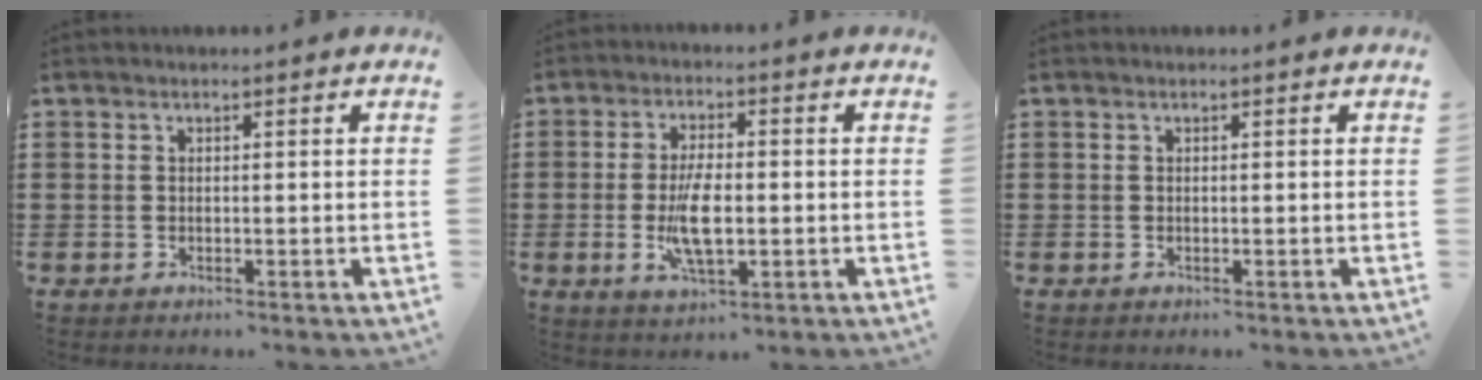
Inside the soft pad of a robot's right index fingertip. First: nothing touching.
{"total": 7.3, "force": [-1.1, 3.0, 6.6], "torque": [-0.148, -0.008, -0.027]}
{"total": 0.0}